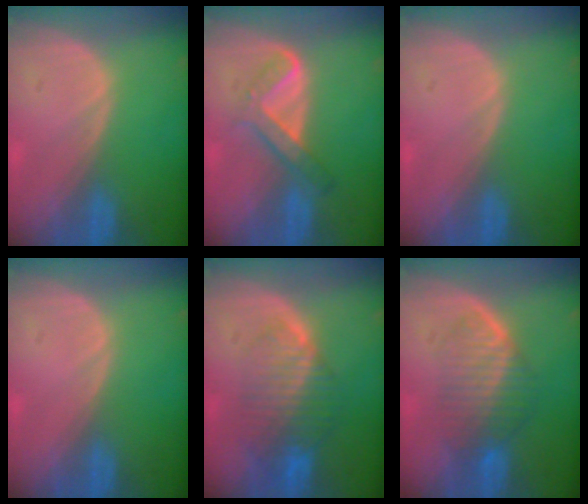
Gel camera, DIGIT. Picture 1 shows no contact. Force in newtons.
{"total": 5.1, "press": 4.9, "slide": 1.2}
{"total": 0.0}
{"total": 0.0}
{"total": 8.4, "press": 7.2, "slide": 4.3}
{"total": 6.7, "press": 6.5, "slide": 1.8}